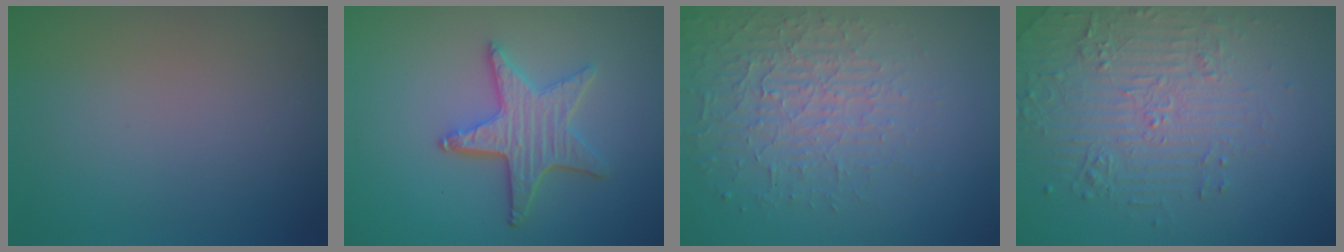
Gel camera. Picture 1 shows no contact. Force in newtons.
{"total": 4.3, "press": 3.7, "slide": 2.3}
{"total": 3.6, "press": 3.3, "slide": 1.6}
{"total": 5.0, "press": 3.7, "slide": 3.4}